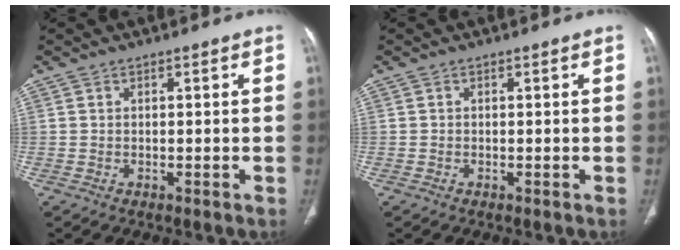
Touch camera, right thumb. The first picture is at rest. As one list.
[{"total": 0.0}]